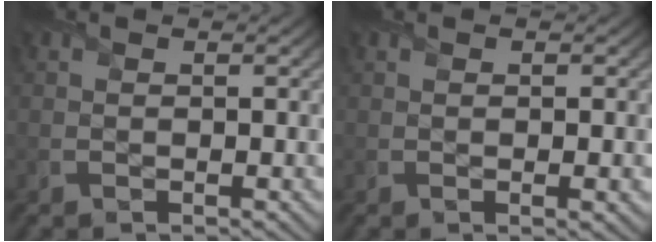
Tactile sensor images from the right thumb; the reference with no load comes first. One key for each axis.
{"total": 1.2, "fx": 0.1, "fy": 0.1, "fz": 1.2, "tx": -0.019, "ty": 0.000, "tz": 0.004}